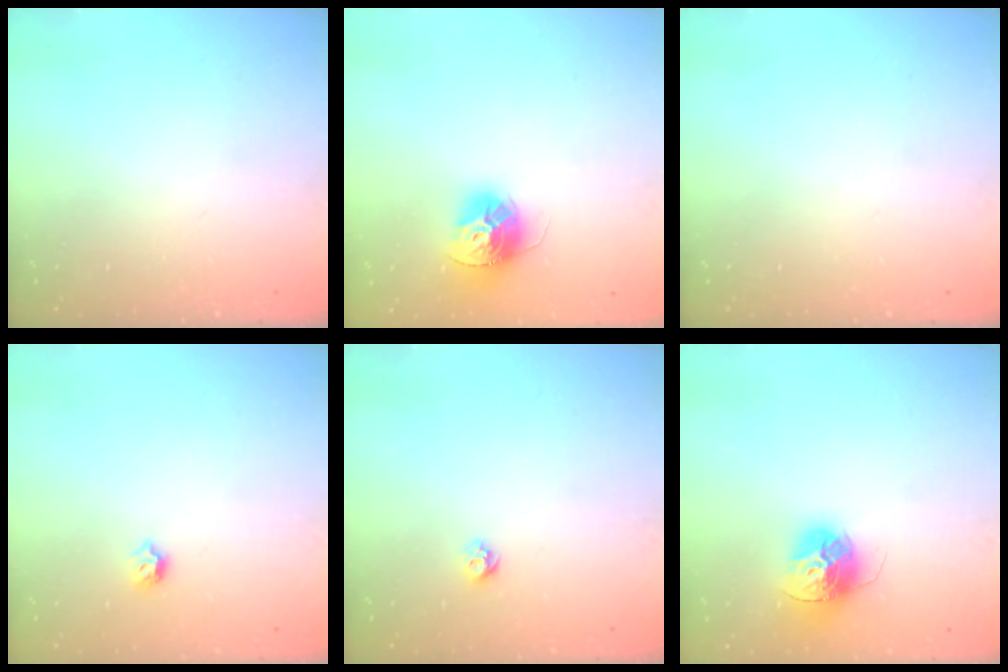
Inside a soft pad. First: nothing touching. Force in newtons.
{"total": 12.7, "press": 12.7, "slide": 1.0}
{"total": 0.0}
{"total": 4.8, "press": 4.7, "slide": 1.0}
{"total": 5.3, "press": 5.3, "slide": 0.8}
{"total": 15.2, "press": 15.2, "slide": 1.4}